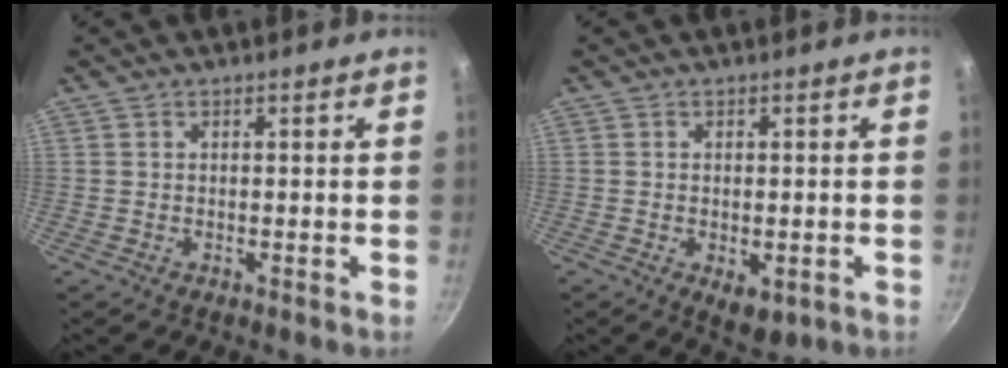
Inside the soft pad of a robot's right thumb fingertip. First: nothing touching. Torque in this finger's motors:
{"motor_torque": [-0.64, 0.37, -0.02, -0.04, 0.12]}